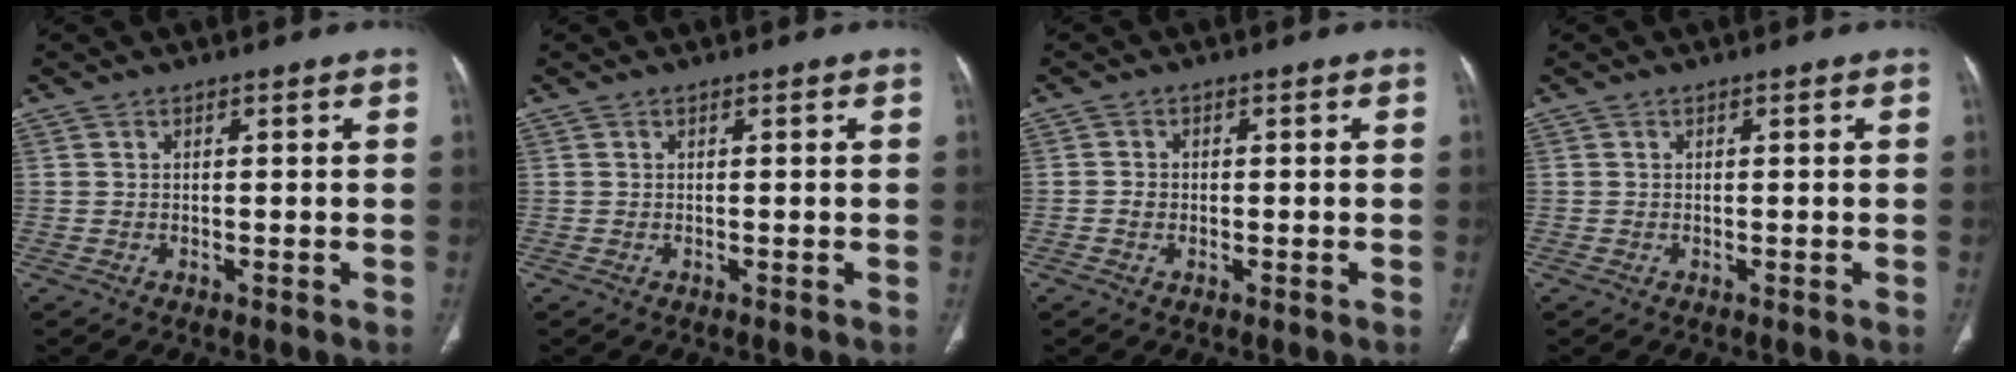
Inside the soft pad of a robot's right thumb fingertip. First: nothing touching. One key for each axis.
{"total": 0.0}
{"total": 1.4, "fx": -0.4, "fy": 1.2, "fz": 0.7, "tx": -0.011, "ty": 0.004, "tz": -0.008}
{"total": 0.0}